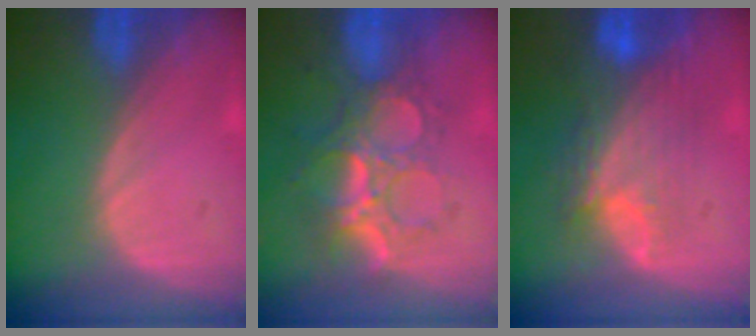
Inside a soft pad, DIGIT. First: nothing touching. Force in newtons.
{"total": 9.0, "press": 8.0, "slide": 4.0}
{"total": 8.7, "press": 7.8, "slide": 3.8}